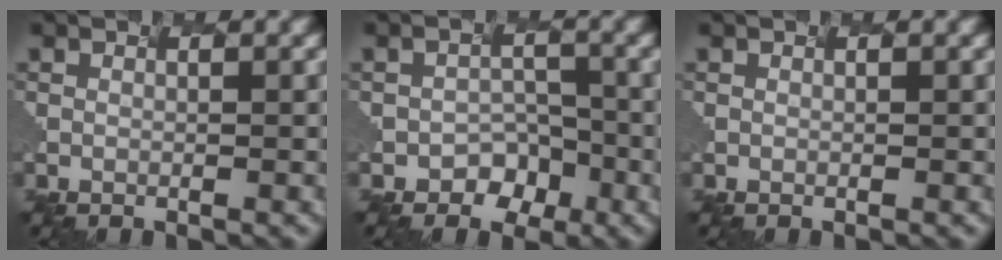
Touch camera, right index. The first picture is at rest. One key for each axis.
{"total": 2.8, "fx": -2.6, "fy": 0.9, "fz": -0.8, "tx": -0.007, "ty": -0.011, "tz": -0.016}
{"total": 0.0}